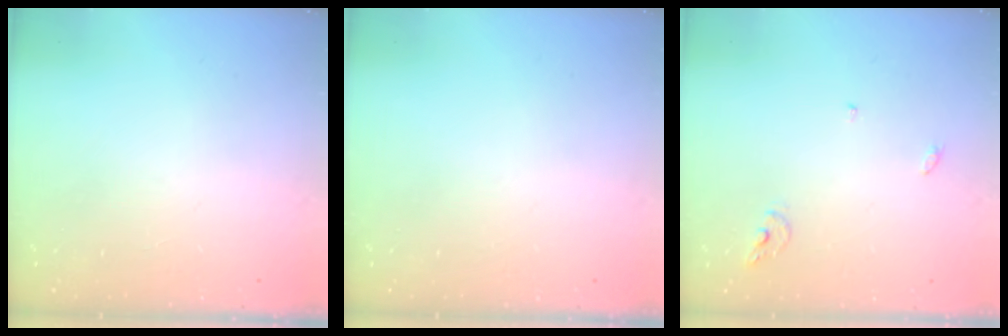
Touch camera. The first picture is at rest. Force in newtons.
{"total": 0.0}
{"total": 4.9, "press": 4.9, "slide": 0.4}